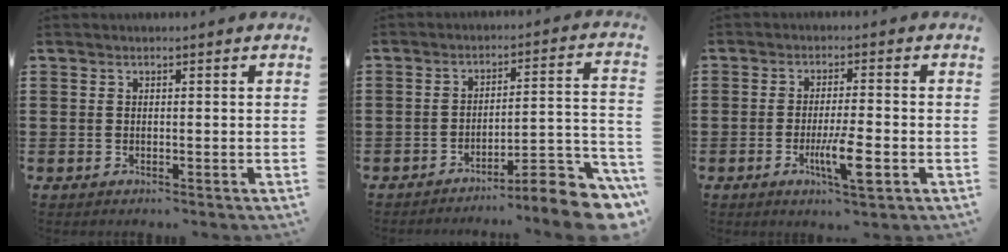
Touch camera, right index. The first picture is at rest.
{"total": 7.4, "force": [-6.1, 0.7, 4.1], "torque": [-0.057, 0.001, -0.116]}
{"total": 7.1, "force": [-2.5, 1.3, 6.5], "torque": [-0.121, -0.012, -0.044]}